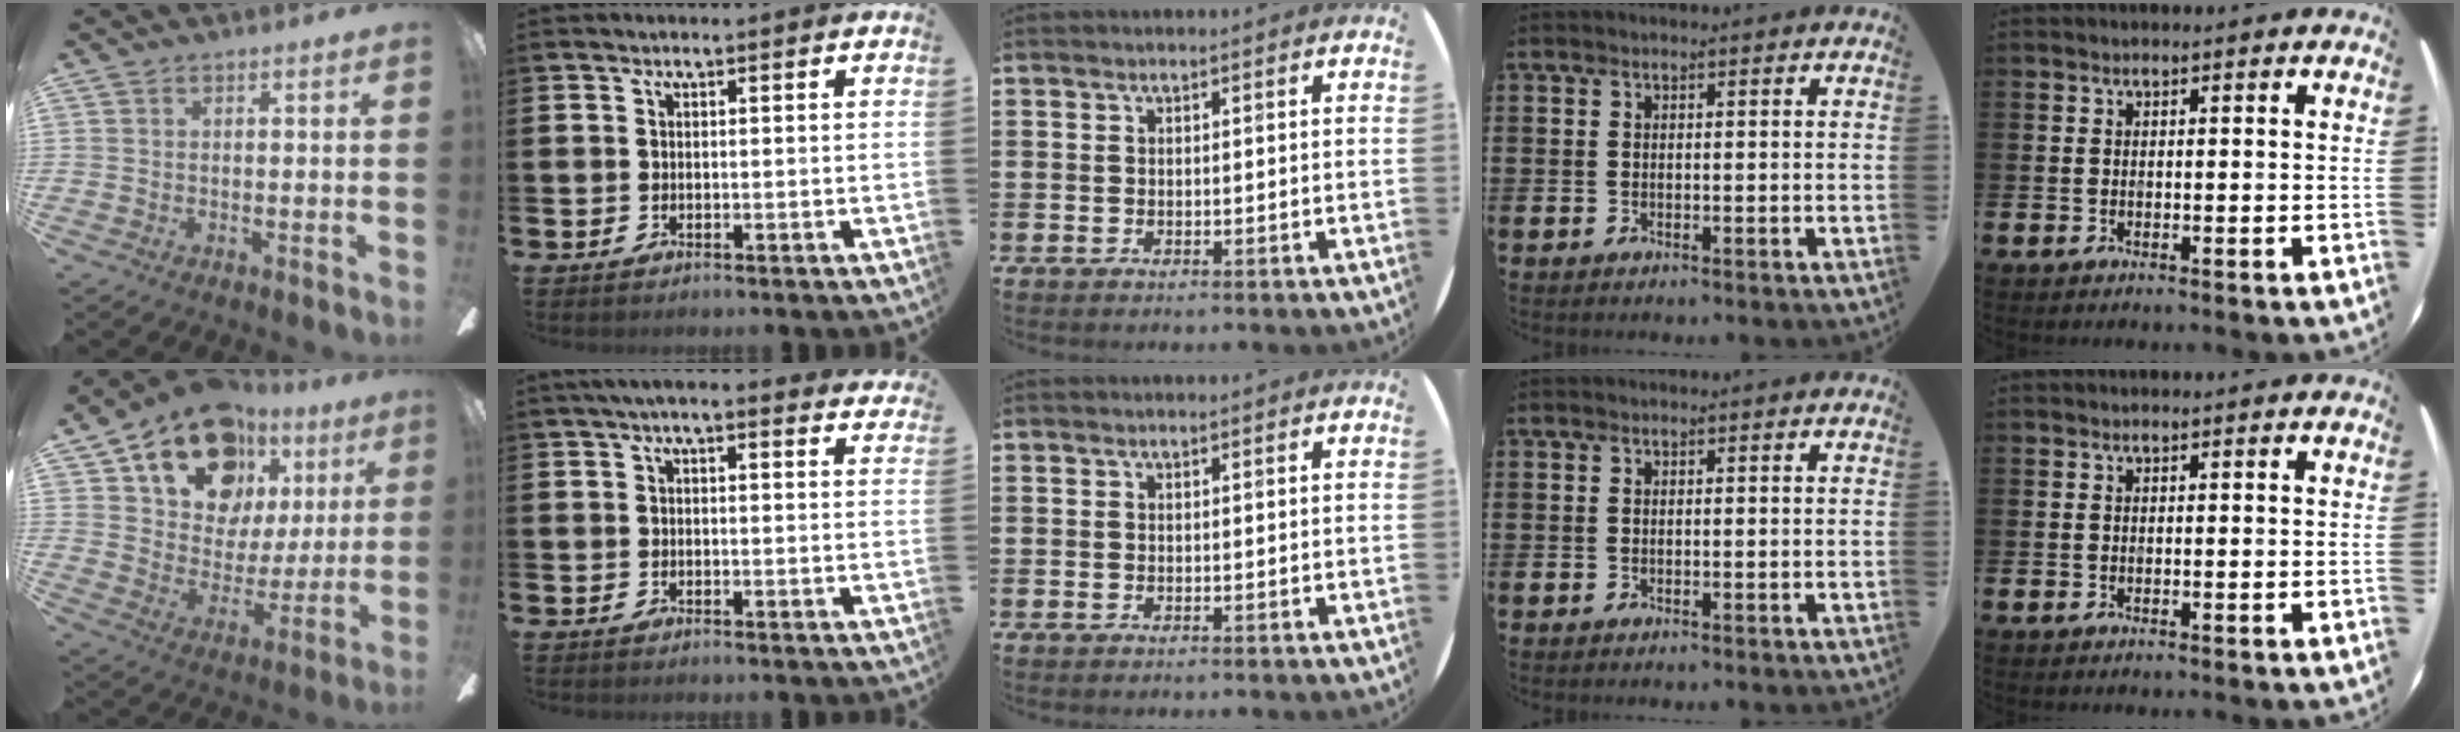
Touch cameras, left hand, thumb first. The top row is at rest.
{"thumb": {"total": 20.3, "force": [12.2, 13.2, 9.4], "torque": [-0.172, -0.056, 0.225]}, "index": {"total": 3.1, "force": [2.8, 0.5, 1.3], "torque": [-0.031, -0.004, 0.050]}}